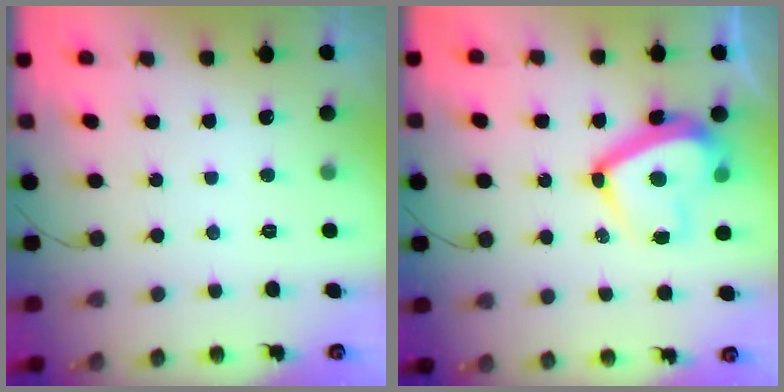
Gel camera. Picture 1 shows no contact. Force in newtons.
{"total": 14.6, "press": 14.4, "slide": 2.1}